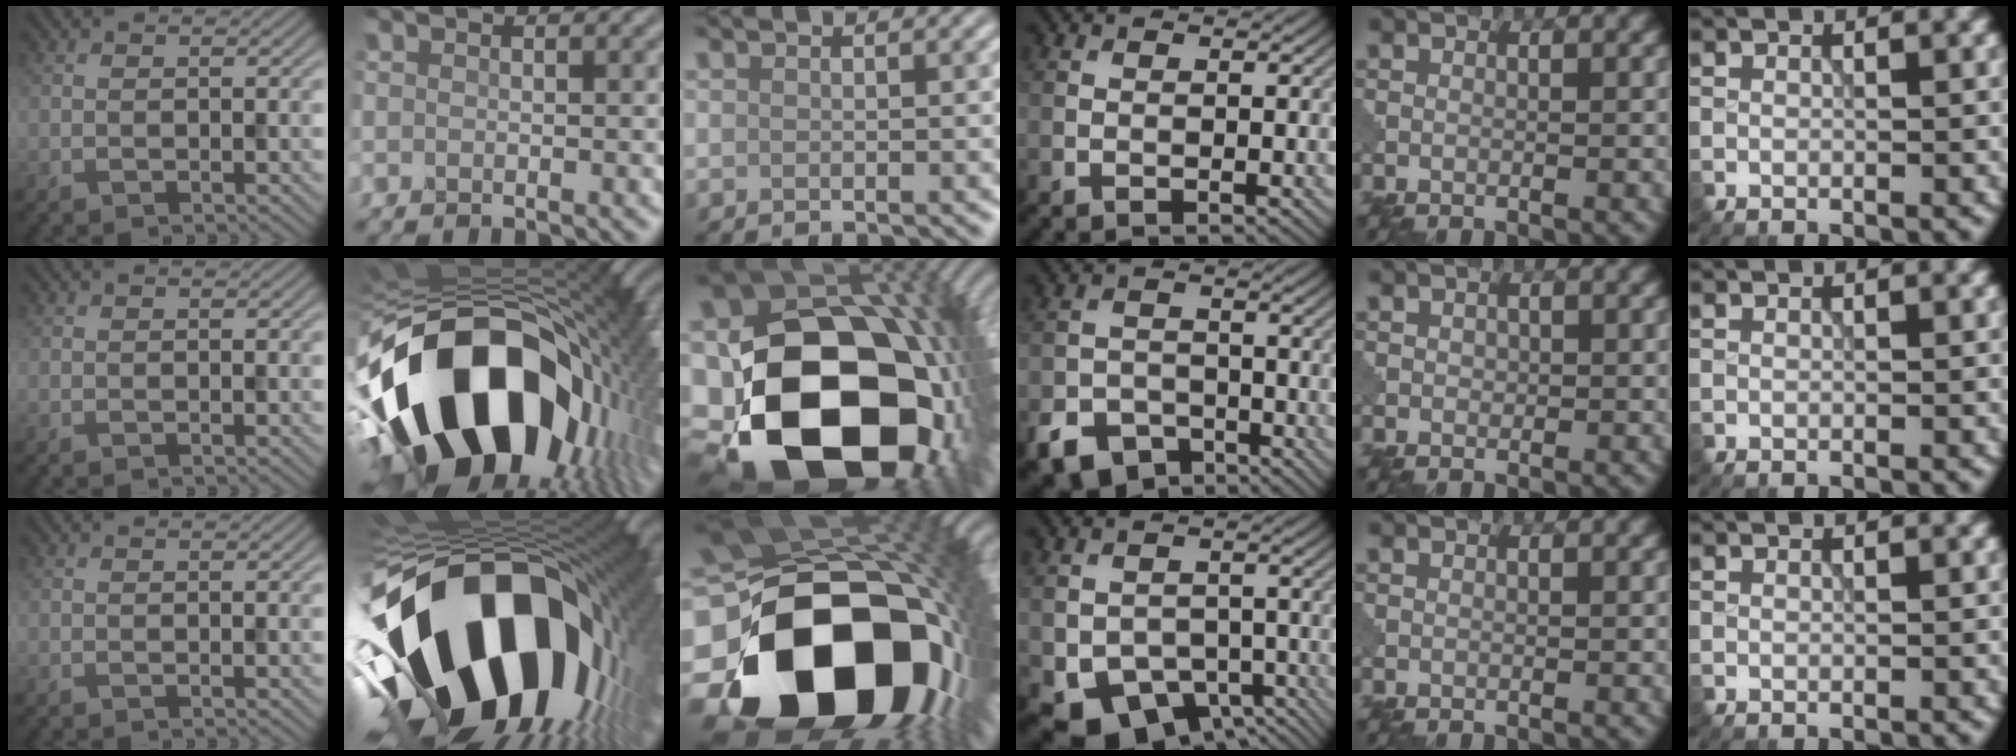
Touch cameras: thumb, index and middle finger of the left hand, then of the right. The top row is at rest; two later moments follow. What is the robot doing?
{"motion": "assemble", "object": "puzzle pieces"}